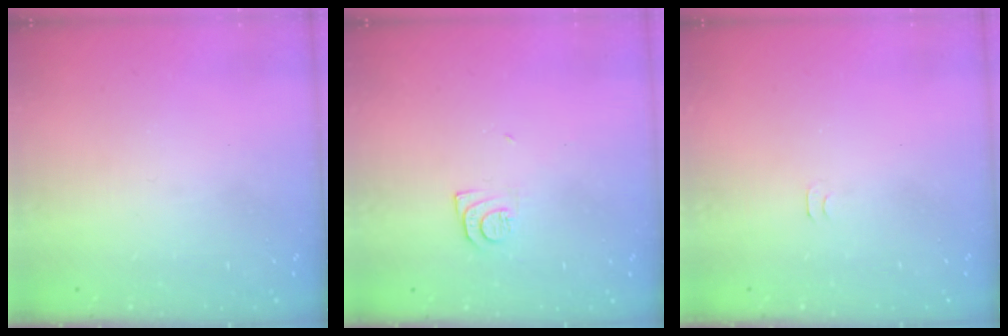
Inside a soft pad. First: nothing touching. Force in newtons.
{"total": 7.3, "press": 7.2, "slide": 0.8}
{"total": 4.0, "press": 4.0, "slide": 0.6}